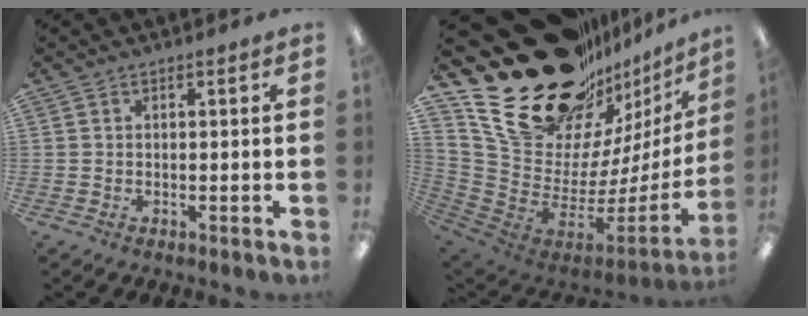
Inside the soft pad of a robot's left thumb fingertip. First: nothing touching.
{"total": 33.6, "force": [20.5, 18.7, 19.0], "torque": [-0.273, -0.160, 0.422]}